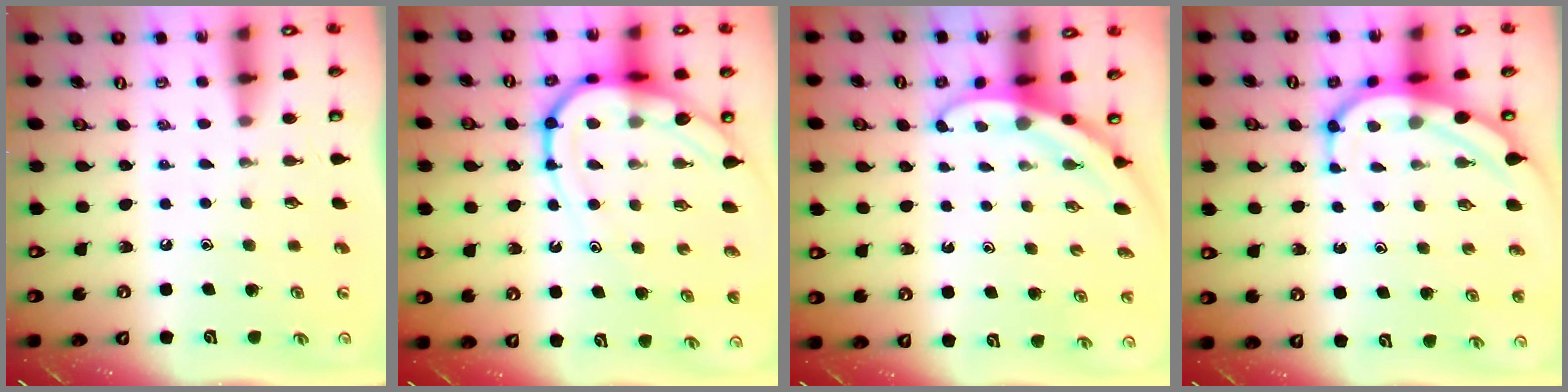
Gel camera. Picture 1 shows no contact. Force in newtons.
{"total": 13.8, "press": 13.8, "slide": 1.2}
{"total": 3.2, "press": 3.2, "slide": 0.2}
{"total": 7.7, "press": 7.7, "slide": 0.8}